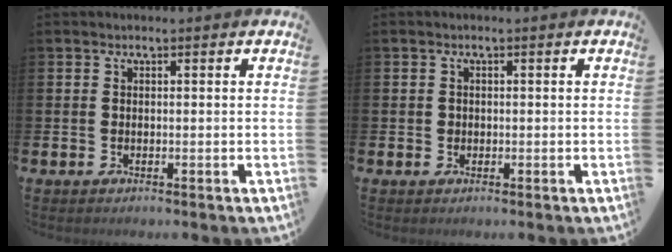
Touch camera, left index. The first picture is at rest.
{"total": 0.8, "force": [0.2, 0.8, 0.1], "torque": [0.004, 0.003, 0.000]}